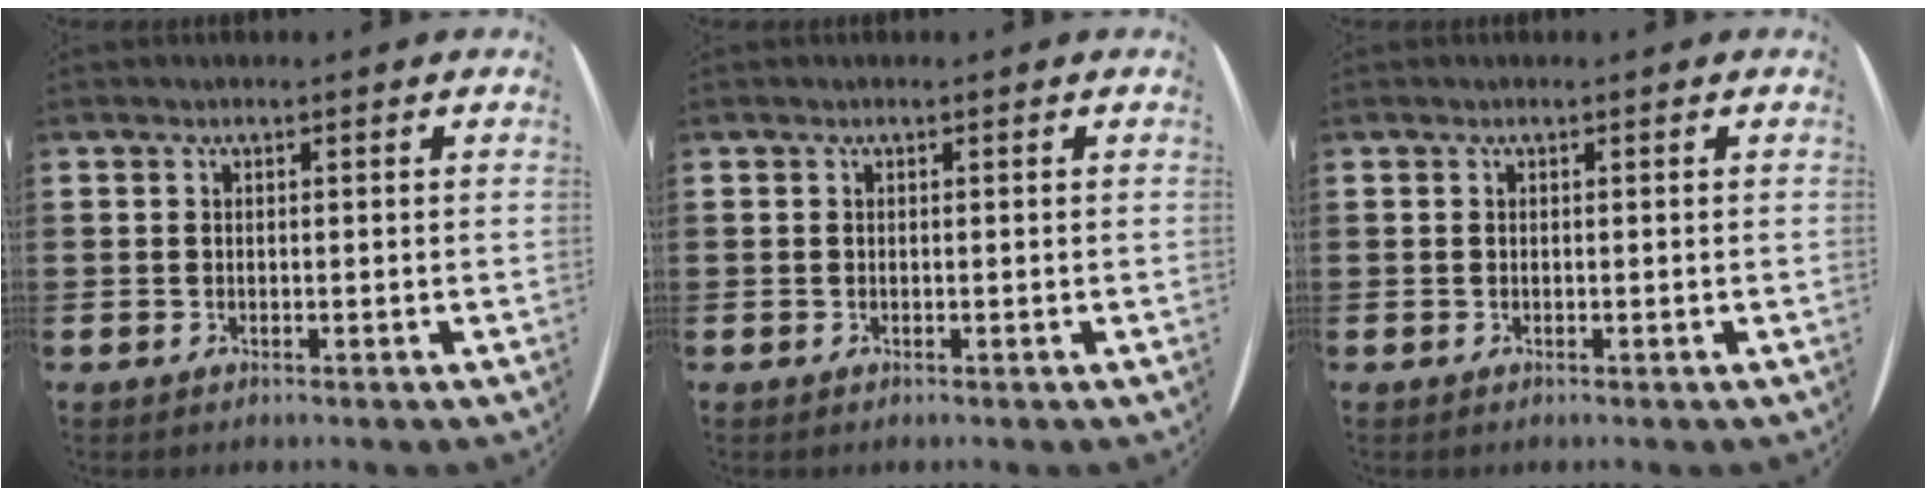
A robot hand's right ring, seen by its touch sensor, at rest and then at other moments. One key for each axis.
{"total": 0.0}
{"total": 0.0}